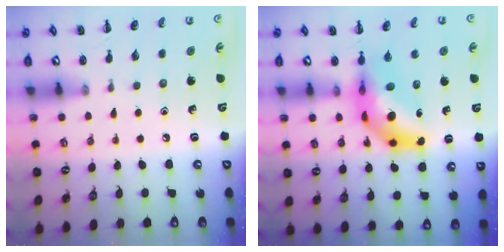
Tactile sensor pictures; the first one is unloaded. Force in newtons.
{"total": 10.4, "press": 9.8, "slide": 3.6}